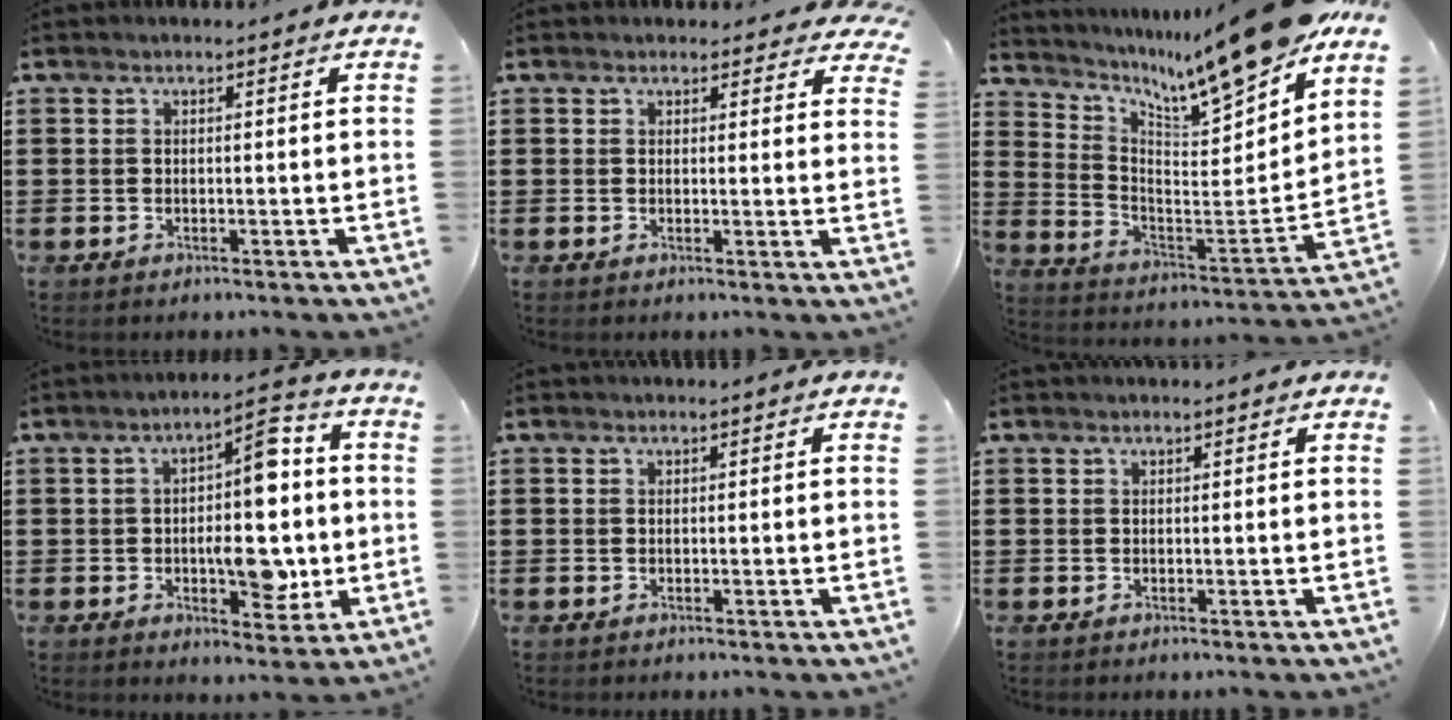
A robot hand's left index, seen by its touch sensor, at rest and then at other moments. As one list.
[{"total": 2.1, "force": [1.9, 0.9, 0.2], "torque": [-0.005, -0.003, 0.034]}, {"total": 12.4, "force": [10.8, 0.4, 6.2], "torque": [-0.116, -0.091, 0.171]}, {"total": 11.3, "force": [-0.4, 5.3, 10.0], "torque": [-0.134, 0.006, -0.011]}, {"total": 0.0}, {"total": 0.0}]